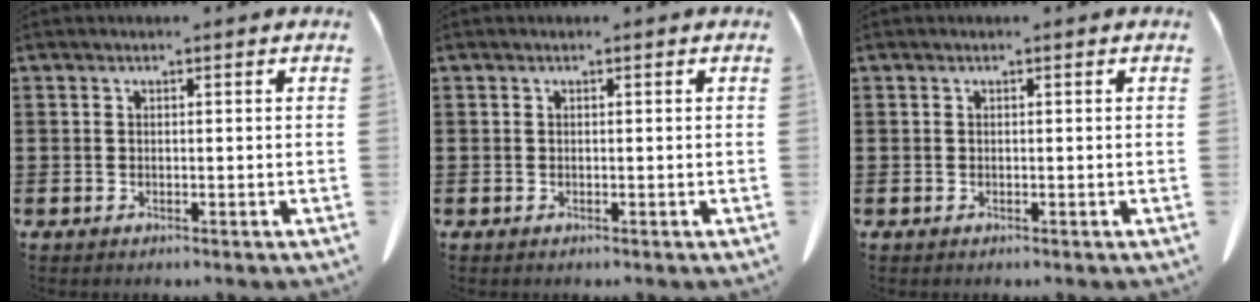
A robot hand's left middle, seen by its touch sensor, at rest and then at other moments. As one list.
[{"total": 0.0}, {"total": 0.0}]